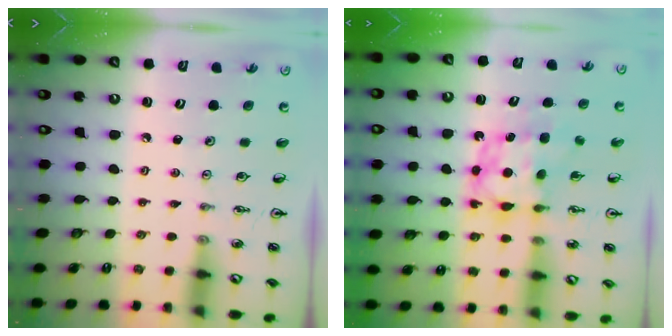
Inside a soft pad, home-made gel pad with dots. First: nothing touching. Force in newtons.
{"total": 6.9, "press": 6.9, "slide": 0.5}